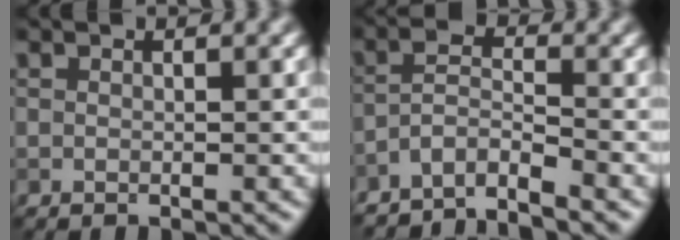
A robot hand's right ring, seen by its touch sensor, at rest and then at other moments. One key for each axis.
{"total": 3.7, "fx": -3.3, "fy": 0.5, "fz": 1.6, "tx": -0.025, "ty": 0.003, "tz": -0.074}